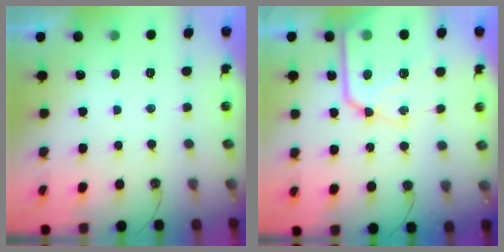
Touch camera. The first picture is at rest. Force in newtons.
{"total": 19.8, "press": 19.7, "slide": 1.9}